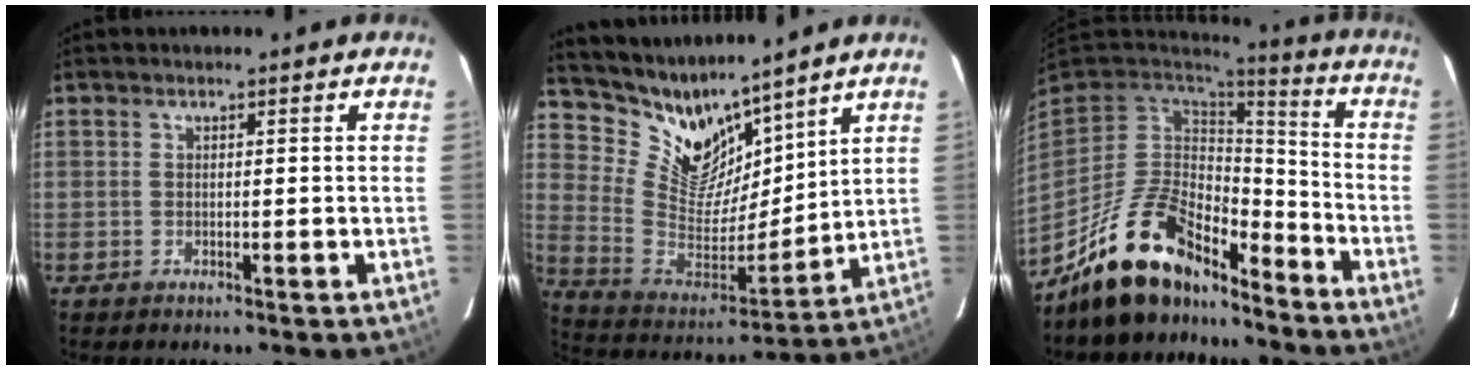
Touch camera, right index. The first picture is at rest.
{"total": 14.0, "force": [11.8, 5.9, 4.7], "torque": [-0.111, -0.014, 0.234]}
{"total": 17.2, "force": [-13.5, 7.1, 8.1], "torque": [-0.176, 0.008, -0.229]}